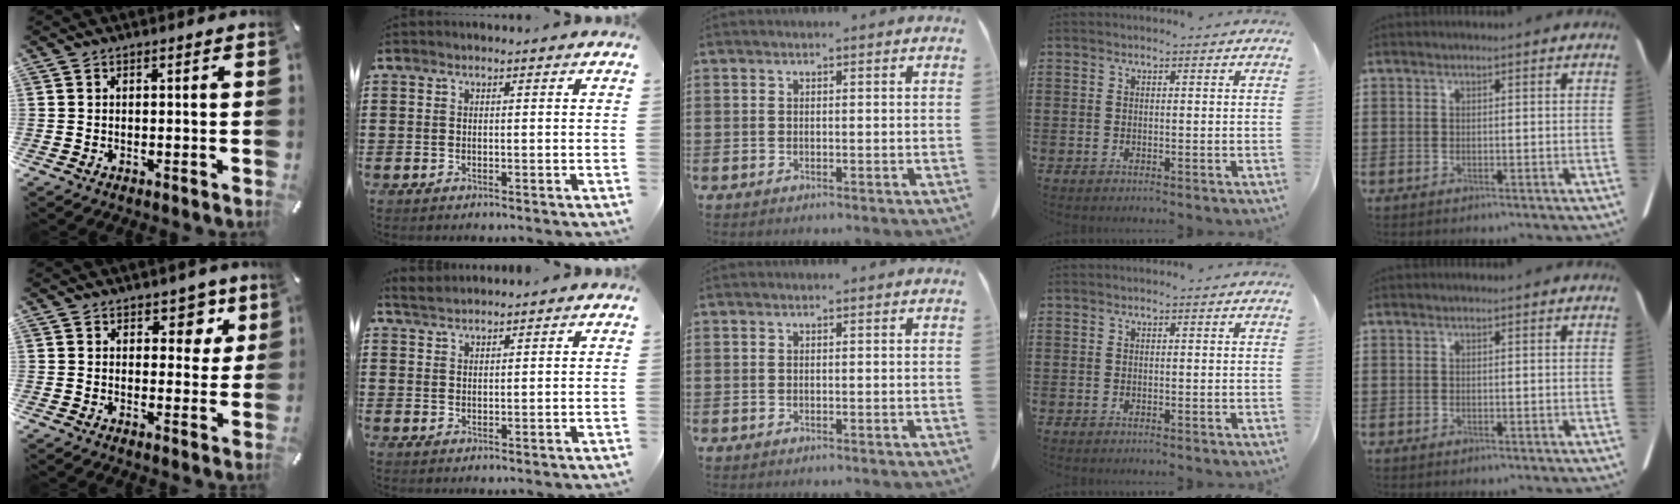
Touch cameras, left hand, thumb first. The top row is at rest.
{"thumb": {"total": 6.6, "force": [3.4, 4.4, 3.6], "torque": [-0.020, -0.016, 0.048]}, "index": {"total": 2.0, "force": [2.0, 0.2, 0.3], "torque": [-0.012, 0.005, 0.039]}}